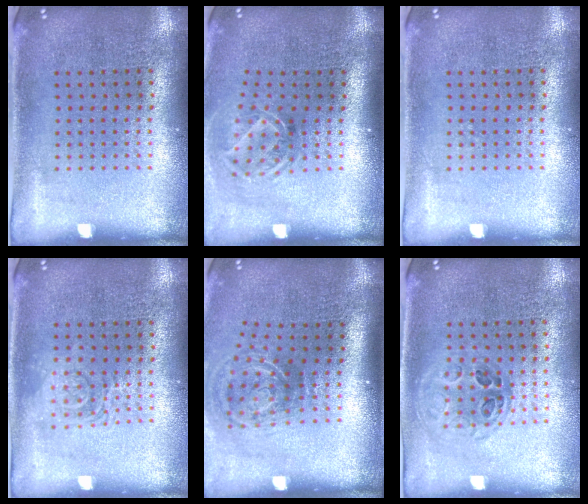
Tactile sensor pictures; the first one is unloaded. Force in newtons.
{"total": 1.9, "press": 1.3, "slide": 1.4}
{"total": 0.0}
{"total": 2.2, "press": 2.1, "slide": 0.4}
{"total": 2.0, "press": 1.2, "slide": 1.6}
{"total": 1.0, "press": 0.9, "slide": 0.3}